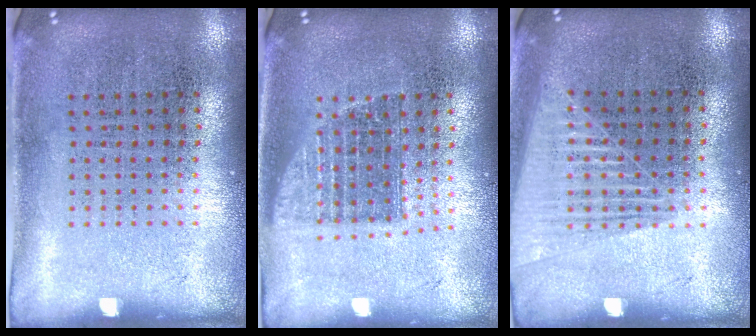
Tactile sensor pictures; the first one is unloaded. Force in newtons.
{"total": 1.3, "press": 1.0, "slide": 0.8}
{"total": 1.5, "press": 1.5, "slide": 0.4}